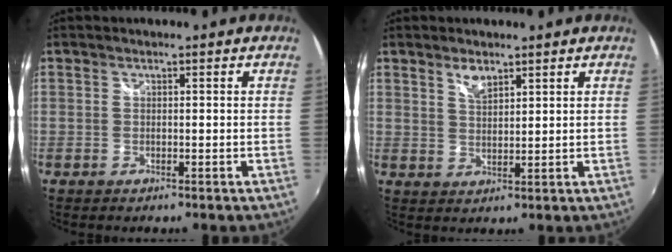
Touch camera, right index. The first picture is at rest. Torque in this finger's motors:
{"motor_torque": [0.03, 0.00, 0.02, 0.02]}